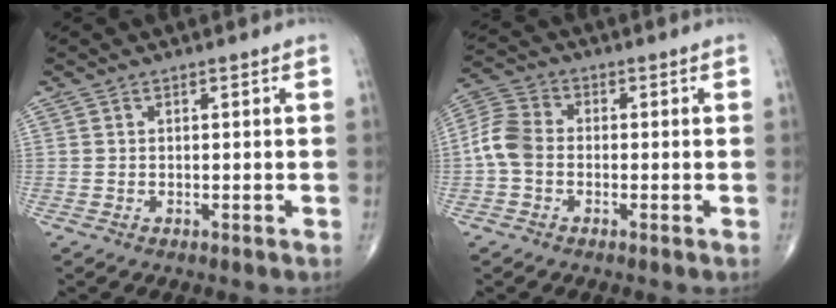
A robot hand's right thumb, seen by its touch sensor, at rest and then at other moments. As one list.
[{"total": 6.7, "force": [-1.1, 4.9, 4.4], "torque": [-0.089, 0.019, -0.035]}]